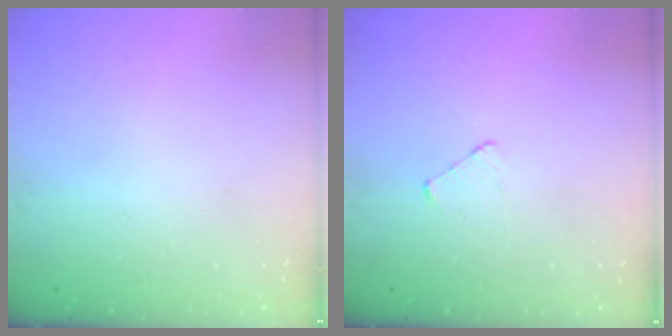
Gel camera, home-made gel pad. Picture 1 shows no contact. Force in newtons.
{"total": 2.9, "press": 2.8, "slide": 0.3}